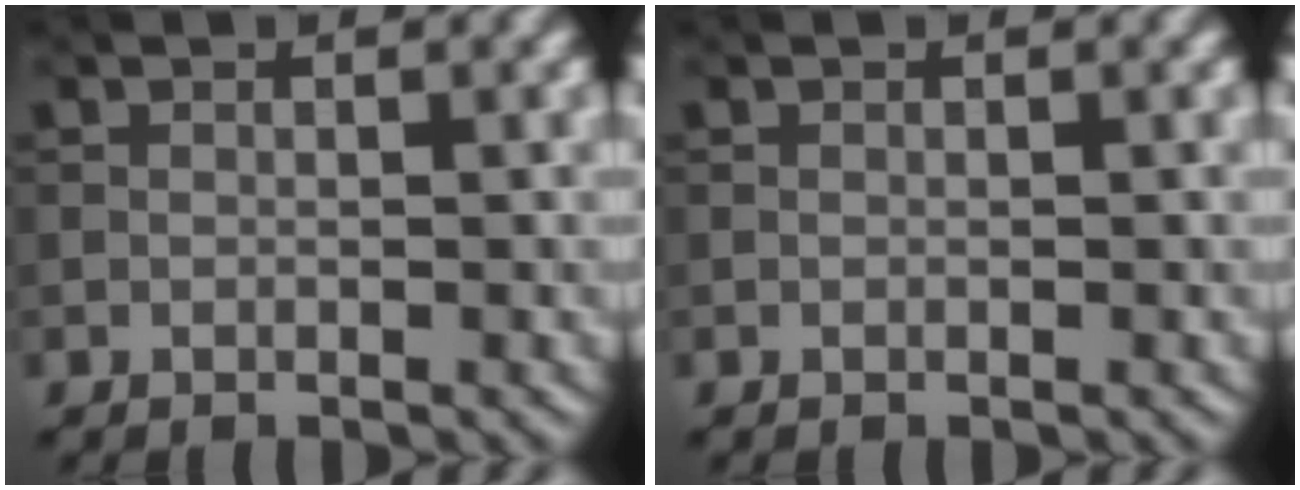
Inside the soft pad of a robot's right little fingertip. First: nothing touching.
{"total": 0.0}